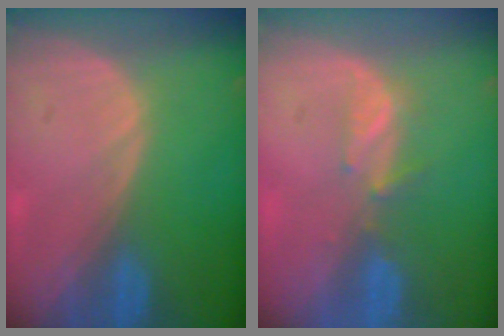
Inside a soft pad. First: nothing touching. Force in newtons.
{"total": 2.7, "press": 2.6, "slide": 0.8}